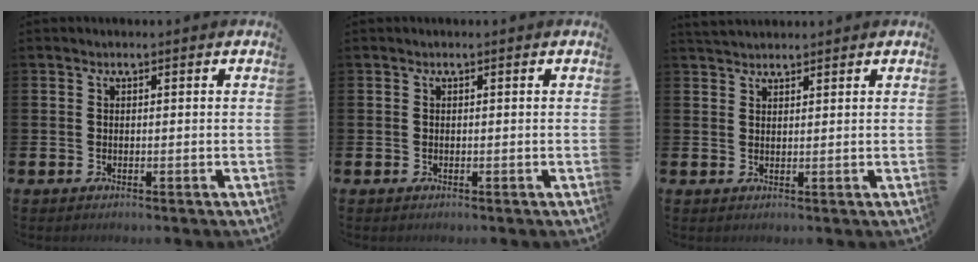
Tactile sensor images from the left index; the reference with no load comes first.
{"total": 0.0}
{"total": 2.1, "force": [2.0, 0.5, 0.1], "torque": [0.006, -0.008, 0.035]}